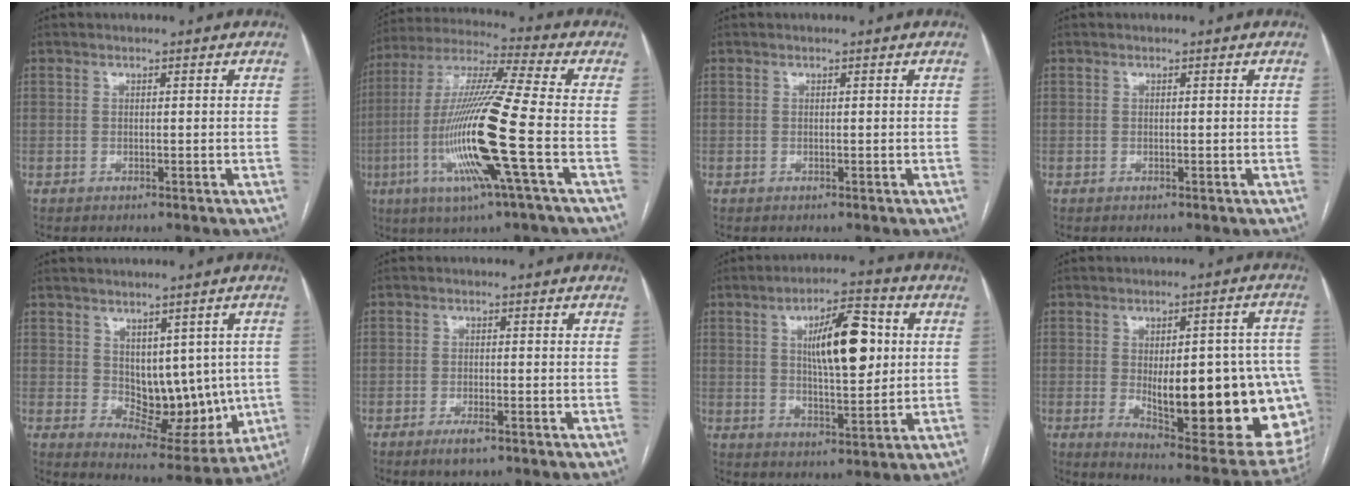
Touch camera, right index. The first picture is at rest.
{"total": 18.2, "force": [-4.8, -0.6, 17.5], "torque": [-0.360, -0.015, -0.102]}
{"total": 0.0}
{"total": 0.0}
{"total": 10.4, "force": [0.7, 6.4, 8.2], "torque": [-0.092, 0.000, 0.034]}
{"total": 2.6, "force": [-1.7, 0.4, 1.9], "torque": [-0.037, -0.003, -0.030]}
{"total": 12.0, "force": [2.7, 3.4, 11.2], "torque": [-0.182, 0.012, 0.044]}
{"total": 24.0, "force": [-3.4, 7.3, 22.6], "torque": [-0.223, 0.005, -0.016]}